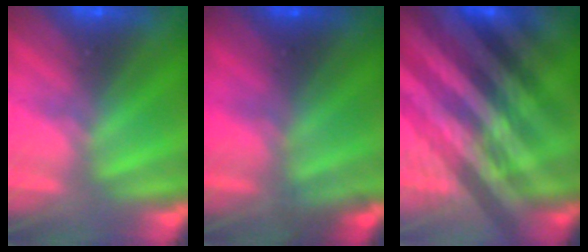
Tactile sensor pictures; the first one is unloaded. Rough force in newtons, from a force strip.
{"total": 4.5}
{"total": 4.7}